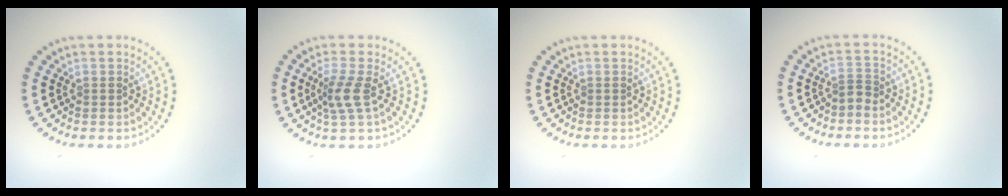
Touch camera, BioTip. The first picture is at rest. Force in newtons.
{"total": 2.4, "press": 1.8, "slide": 1.6}
{"total": 0.0}
{"total": 1.1, "press": 0.6, "slide": 0.9}